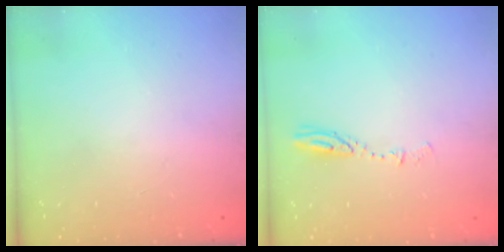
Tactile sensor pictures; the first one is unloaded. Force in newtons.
{"total": 3.8, "press": 3.8, "slide": 0.4}